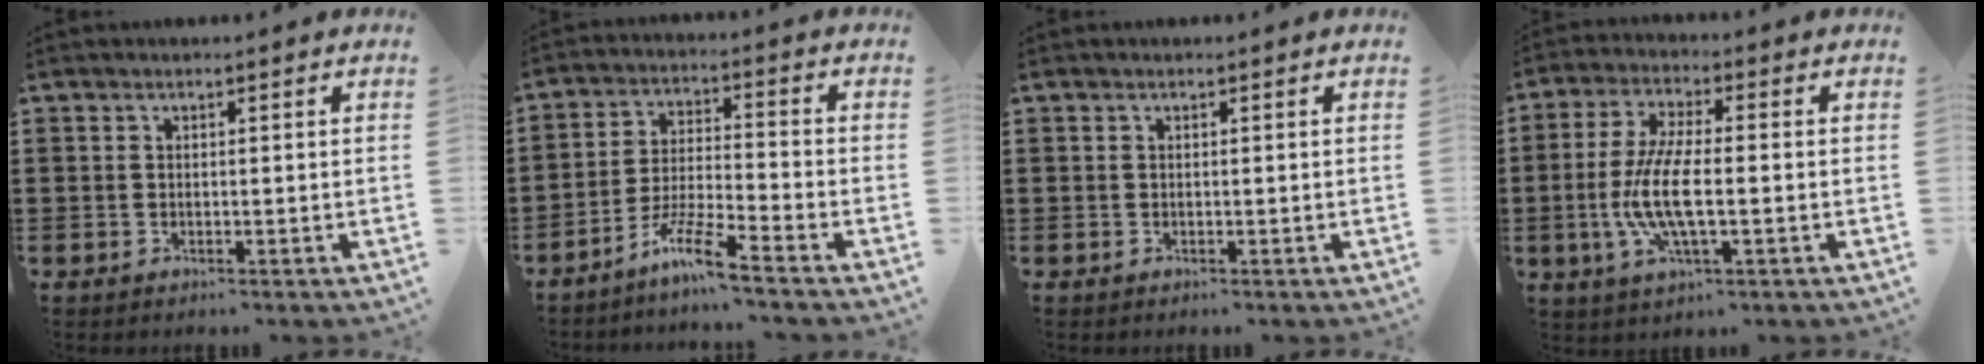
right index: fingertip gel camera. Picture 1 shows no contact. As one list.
[{"total": 7.3, "force": [-5.8, 0.0, 4.4], "torque": [-0.099, -0.009, -0.115]}, {"total": 0.0}, {"total": 8.8, "force": [-1.9, 2.6, 8.2], "torque": [-0.187, -0.015, -0.043]}]